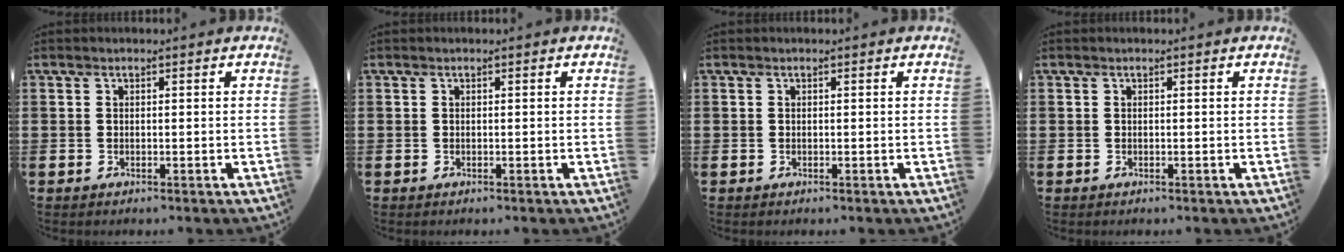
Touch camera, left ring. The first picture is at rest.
{"total": 0.0}
{"total": 0.0}
{"total": 0.0}